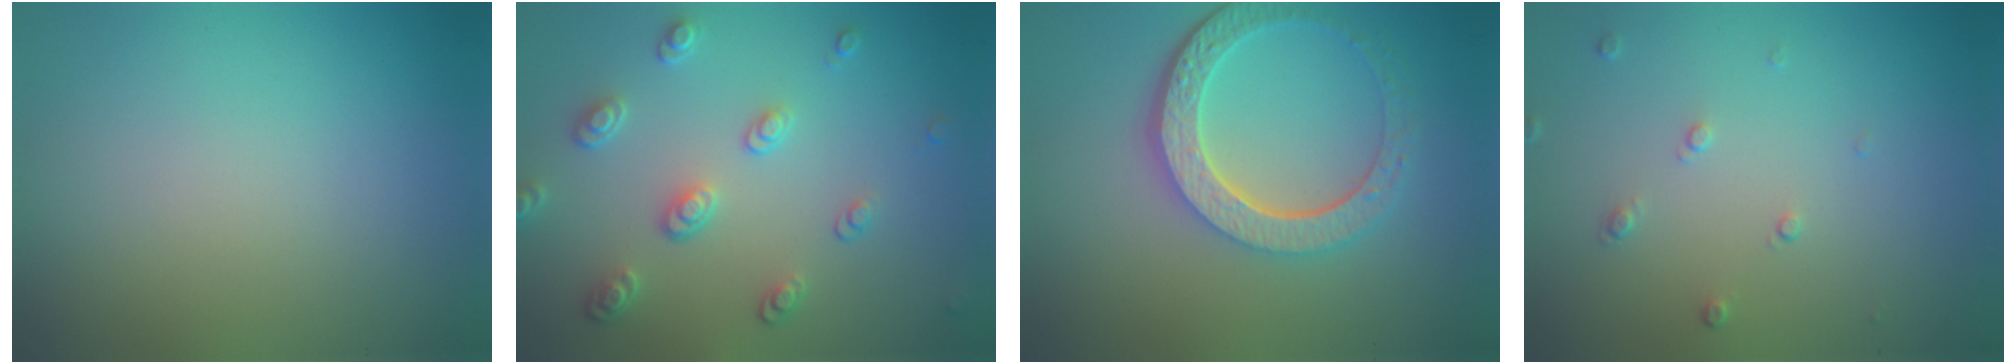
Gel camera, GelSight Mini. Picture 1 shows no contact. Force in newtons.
{"total": 3.3, "press": 2.8, "slide": 1.7}
{"total": 6.0, "press": 4.5, "slide": 4.0}
{"total": 0.9, "press": 0.6, "slide": 0.7}